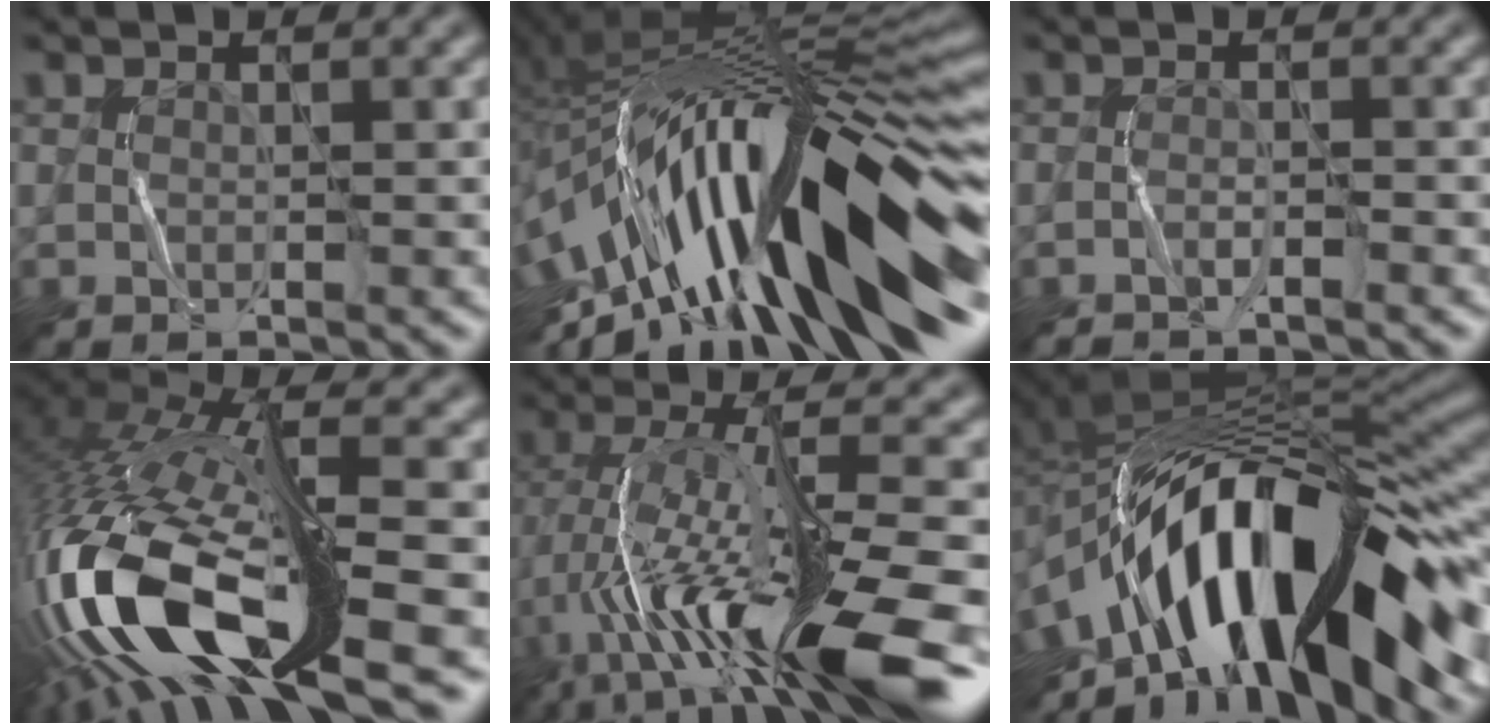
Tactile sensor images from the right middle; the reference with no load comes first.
{"total": 17.2, "force": [-3.8, 5.4, 15.9], "torque": [-0.271, 0.039, -0.077]}
{"total": 1.3, "force": [-1.2, 0.0, 0.5], "torque": [-0.012, 0.001, -0.024]}
{"total": 17.6, "force": [-5.4, 6.2, 15.6], "torque": [-0.341, -0.011, -0.087]}
{"total": 13.3, "force": [-5.5, 3.3, 11.7], "torque": [-0.203, 0.003, -0.086]}
{"total": 15.1, "force": [-5.8, 6.1, 12.6], "torque": [-0.195, 0.014, -0.098]}